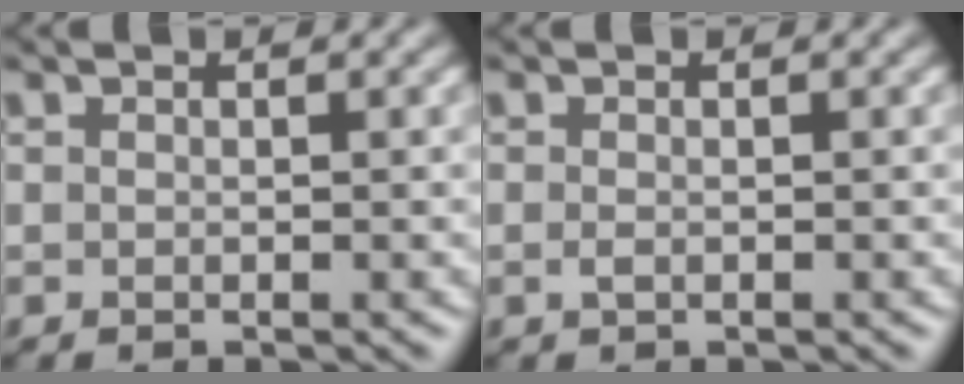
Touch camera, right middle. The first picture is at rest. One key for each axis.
{"total": 0.6, "fx": -0.1, "fy": 0.3, "fz": 0.5, "tx": -0.015, "ty": -0.003, "tz": -0.002}